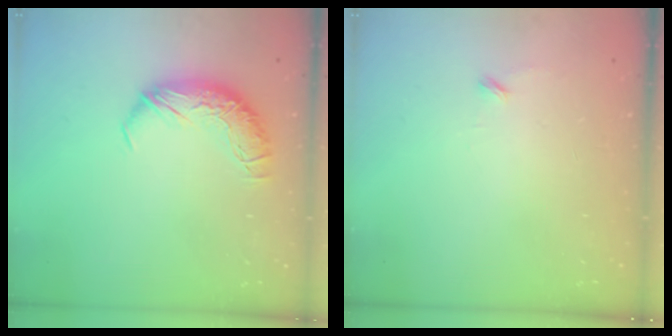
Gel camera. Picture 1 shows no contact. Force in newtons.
{"total": 8.3, "press": 8.2, "slide": 0.7}